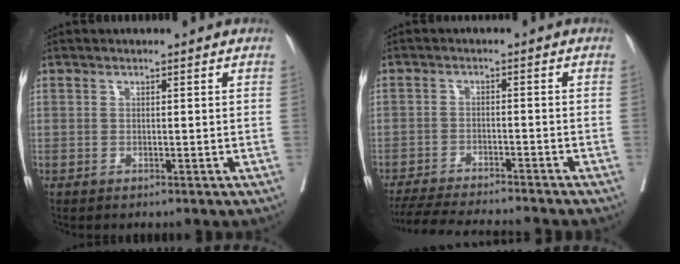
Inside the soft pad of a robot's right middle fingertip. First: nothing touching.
{"total": 12.7, "force": [-11.7, 0.6, 4.8], "torque": [-0.067, -0.016, -0.174]}